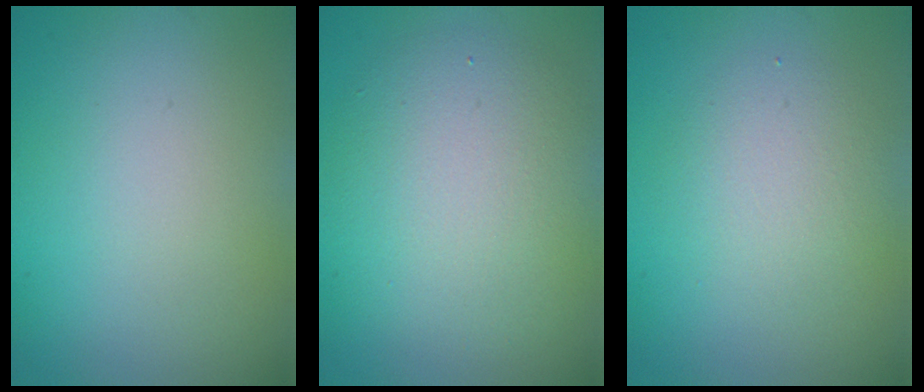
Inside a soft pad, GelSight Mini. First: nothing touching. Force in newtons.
{"total": 6.4, "press": 6.4, "slide": 0.3}
{"total": 2.9, "press": 2.9, "slide": 0.2}